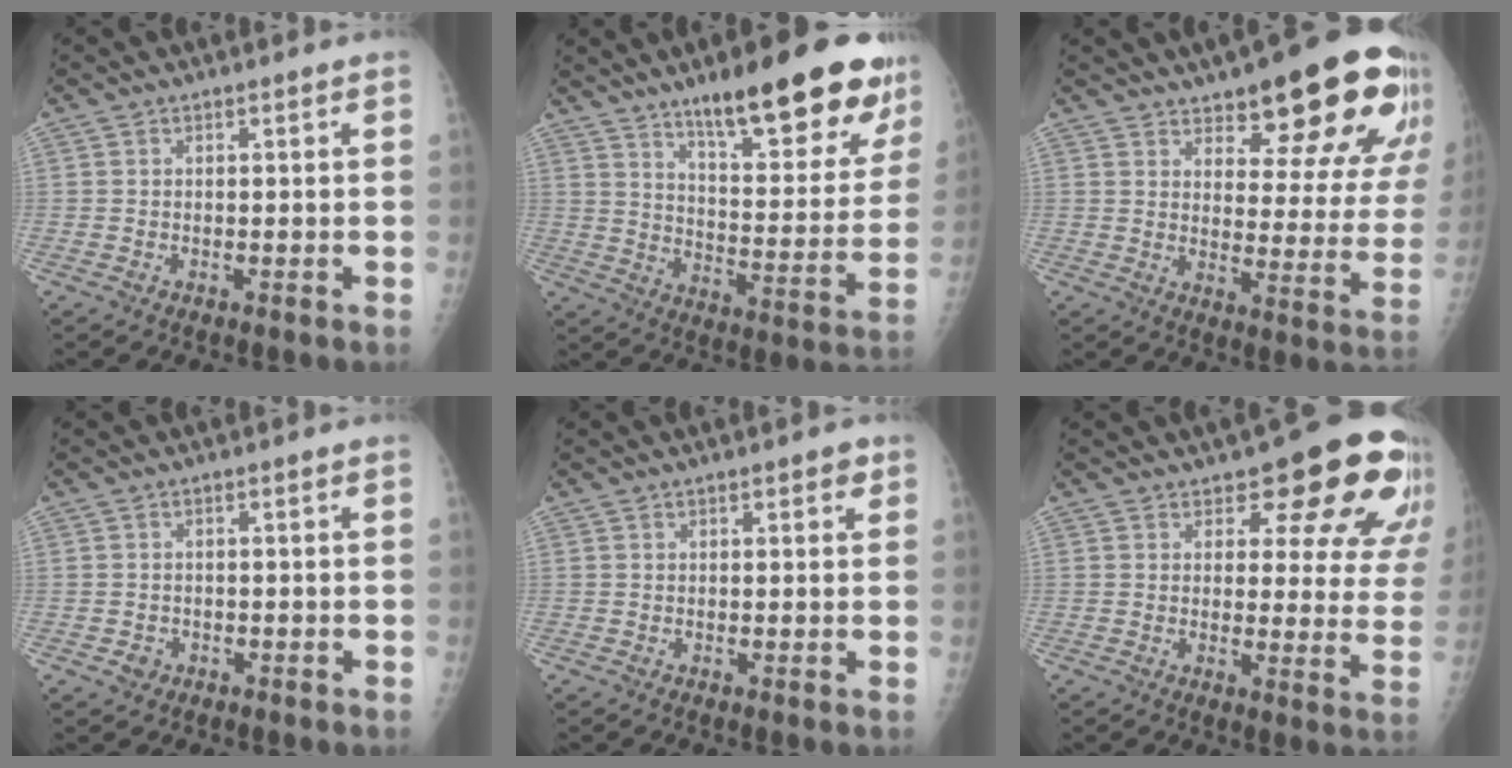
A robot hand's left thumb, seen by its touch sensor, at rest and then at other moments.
{"total": 24.4, "force": [16.4, 6.5, 16.8], "torque": [-0.189, -0.067, 0.240]}
{"total": 20.9, "force": [14.0, 6.9, 14.0], "torque": [-0.134, -0.074, 0.179]}
{"total": 1.6, "force": [-0.6, 1.4, 0.4], "torque": [0.000, 0.004, -0.006]}
{"total": 2.1, "force": [1.2, 0.9, 1.5], "torque": [-0.009, -0.002, 0.013]}
{"total": 16.3, "force": [10.6, 6.9, 10.4], "torque": [-0.073, -0.055, 0.112]}